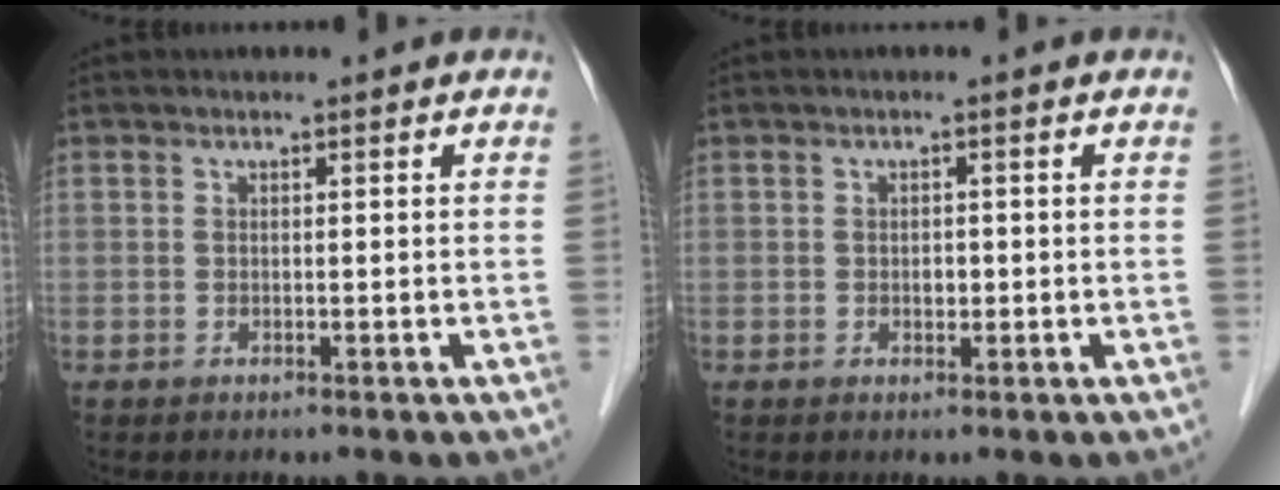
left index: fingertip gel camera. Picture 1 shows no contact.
{"total": 1.2, "force": [-0.2, 0.8, 0.8], "torque": [-0.015, 0.002, -0.001]}